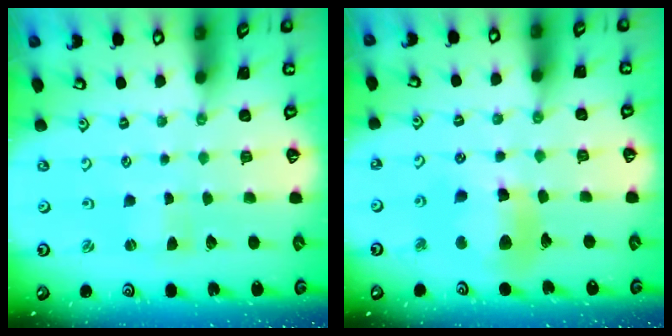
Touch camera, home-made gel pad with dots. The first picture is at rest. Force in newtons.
{"total": 15.1, "press": 15.0, "slide": 2.0}